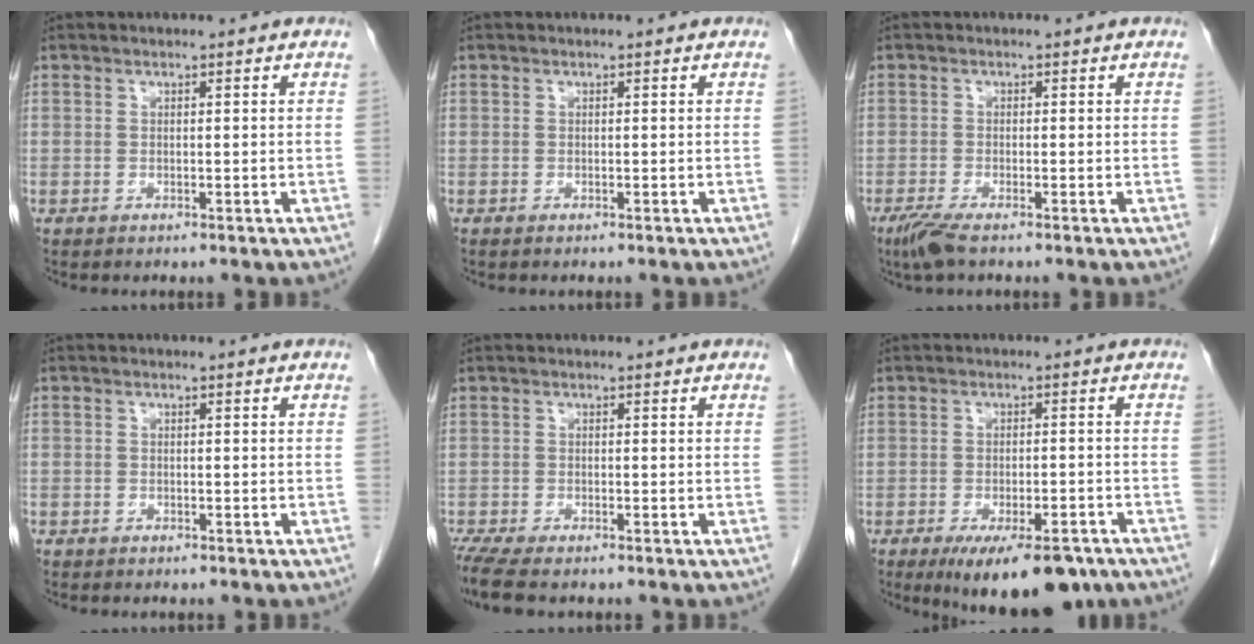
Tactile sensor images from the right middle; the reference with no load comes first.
{"total": 0.0}
{"total": 3.0, "force": [-2.1, 0.3, 2.1], "torque": [-0.048, -0.009, -0.045]}
{"total": 2.0, "force": [-1.6, 1.0, 0.6], "torque": [-0.011, 0.001, -0.017]}
{"total": 6.7, "force": [-5.5, 1.4, 3.6], "torque": [-0.061, -0.013, -0.090]}
{"total": 12.3, "force": [-8.8, 3.9, 7.5], "torque": [-0.095, -0.009, -0.128]}